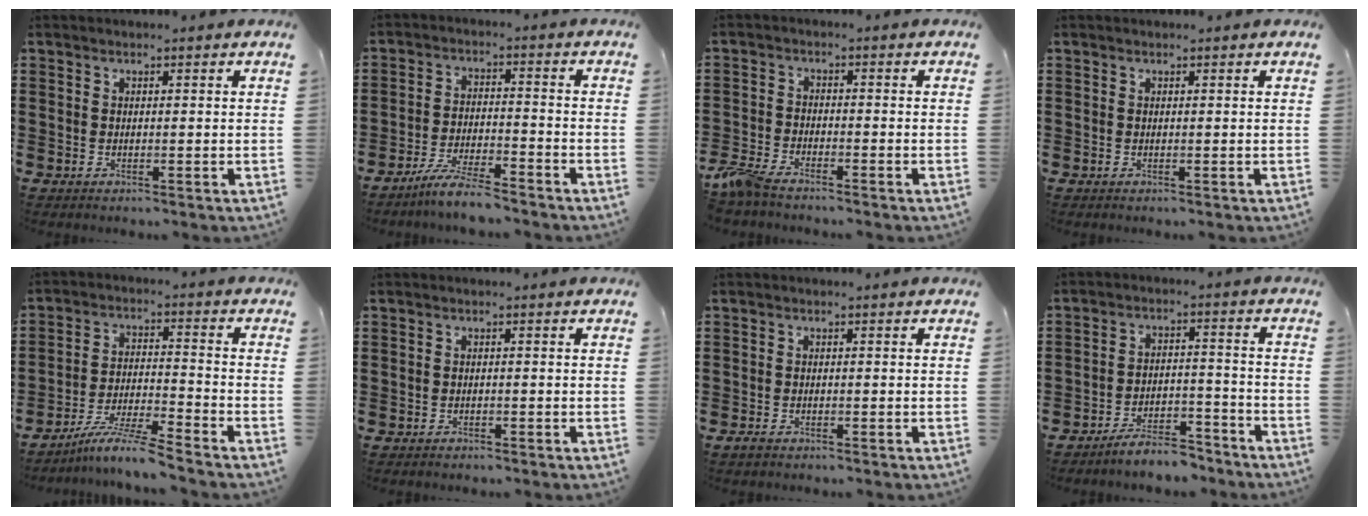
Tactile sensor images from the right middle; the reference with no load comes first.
{"total": 5.8, "force": [-5.3, 0.2, 2.4], "torque": [-0.052, -0.006, -0.102]}
{"total": 4.0, "force": [-3.6, 0.8, 1.7], "torque": [-0.062, -0.008, -0.080]}
{"total": 0.0}
{"total": 6.5, "force": [-5.9, -0.5, 2.7], "torque": [-0.055, -0.013, -0.115]}
{"total": 0.7, "force": [-0.7, 0.2, 0.0], "torque": [-0.002, 0.002, -0.015]}
{"total": 1.0, "force": [-0.8, 0.5, 0.4], "torque": [-0.017, -0.004, -0.019]}
{"total": 5.9, "force": [-5.6, 0.9, 1.4], "torque": [-0.020, 0.011, -0.109]}